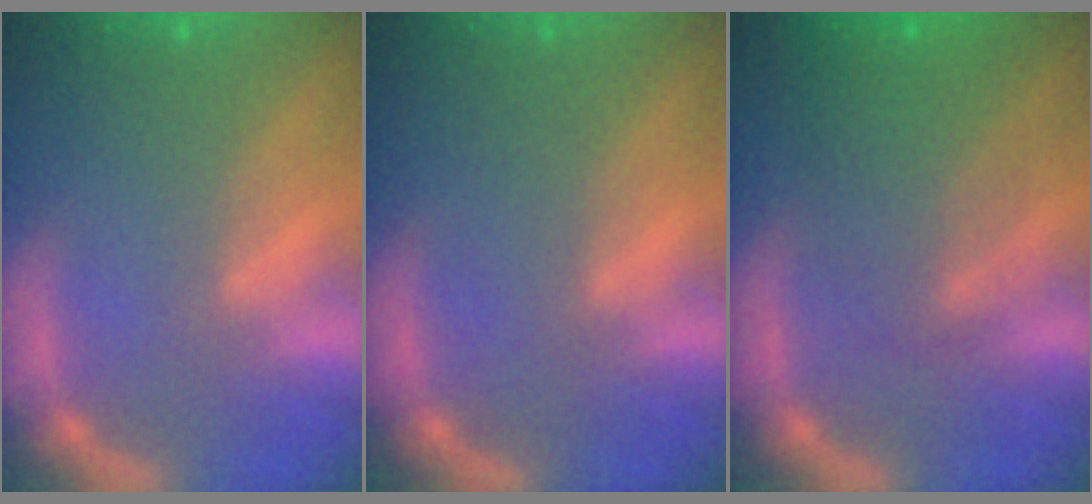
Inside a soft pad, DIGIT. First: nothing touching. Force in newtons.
{"total": 0.0}
{"total": 5.6}